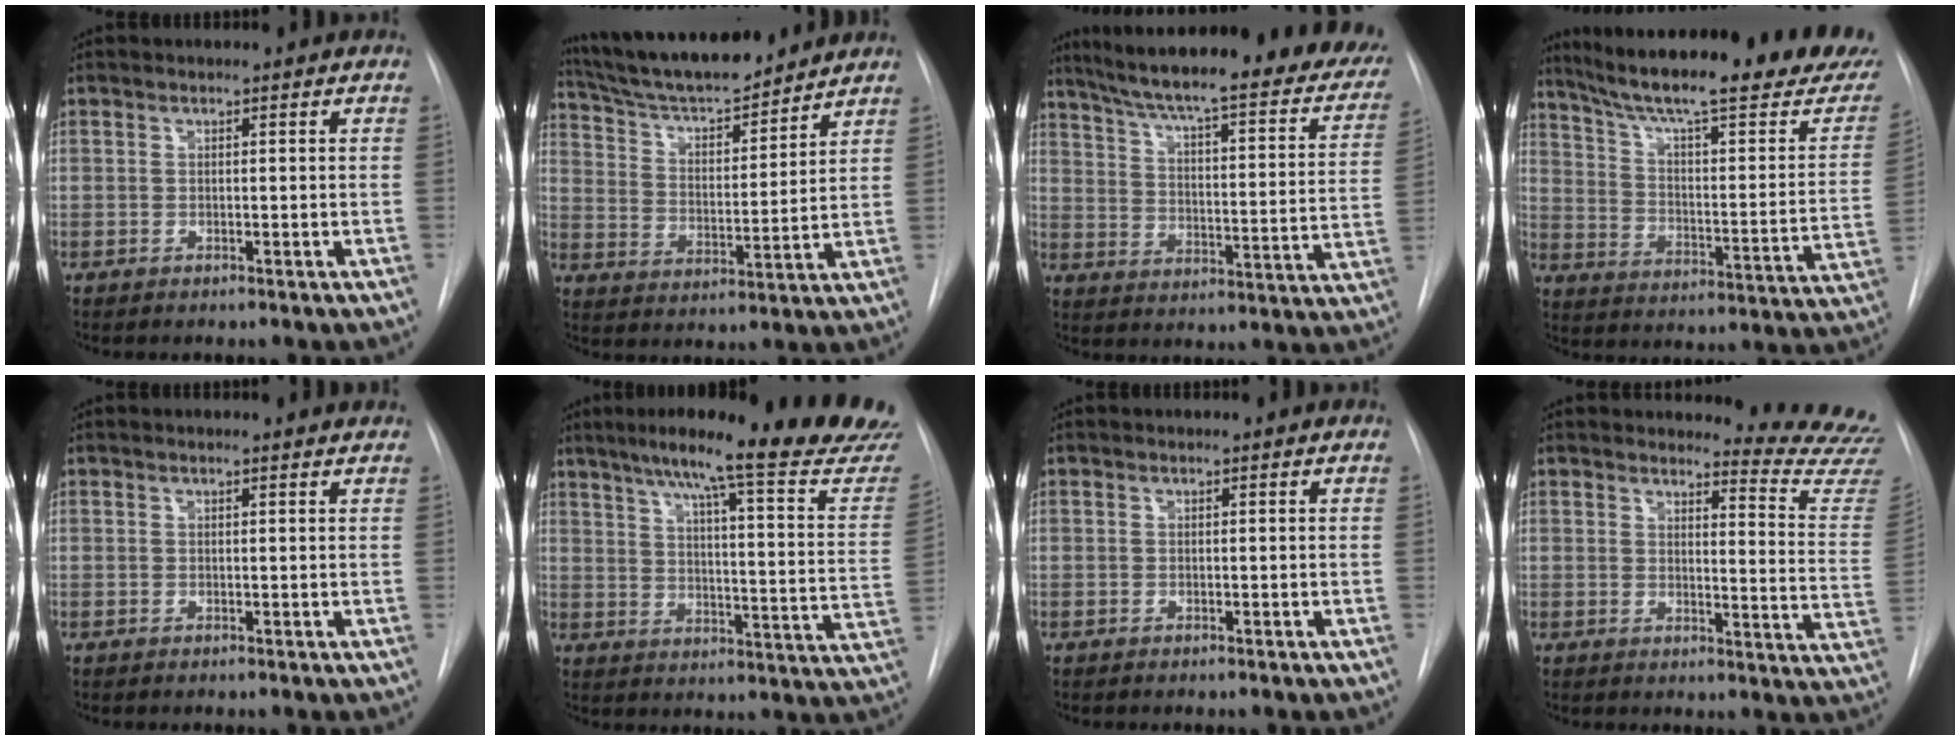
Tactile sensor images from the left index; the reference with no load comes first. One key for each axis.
{"total": 16.8, "fx": 15.3, "fy": 2.4, "fz": 6.6, "tx": -0.117, "ty": 0.011, "tz": 0.255}
{"total": 32.7, "fx": 26.6, "fy": 5.9, "fz": 18.1, "tx": -0.243, "ty": -0.044, "tz": 0.333}
{"total": 30.4, "fx": 25.8, "fy": 3.4, "fz": 15.7, "tx": -0.242, "ty": -0.069, "tz": 0.341}
{"total": 2.6, "fx": 2.5, "fy": 0.1, "fz": 0.5, "tx": -0.012, "ty": 0.007, "tz": 0.021}
{"total": 27.4, "fx": 24.2, "fy": -0.2, "fz": 12.7, "tx": -0.187, "ty": -0.091, "tz": 0.300}
{"total": 0.0}
{"total": 14.7, "fx": 14.7, "fy": -0.3, "fz": 1.0, "tx": 0.010, "ty": -0.150, "tz": 0.133}